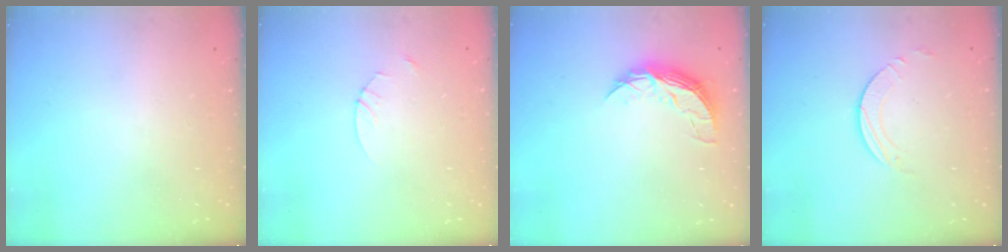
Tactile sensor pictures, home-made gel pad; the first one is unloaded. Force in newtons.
{"total": 2.5, "press": 2.5, "slide": 0.3}
{"total": 7.7, "press": 7.7, "slide": 0.2}
{"total": 2.2, "press": 2.2, "slide": 0.2}